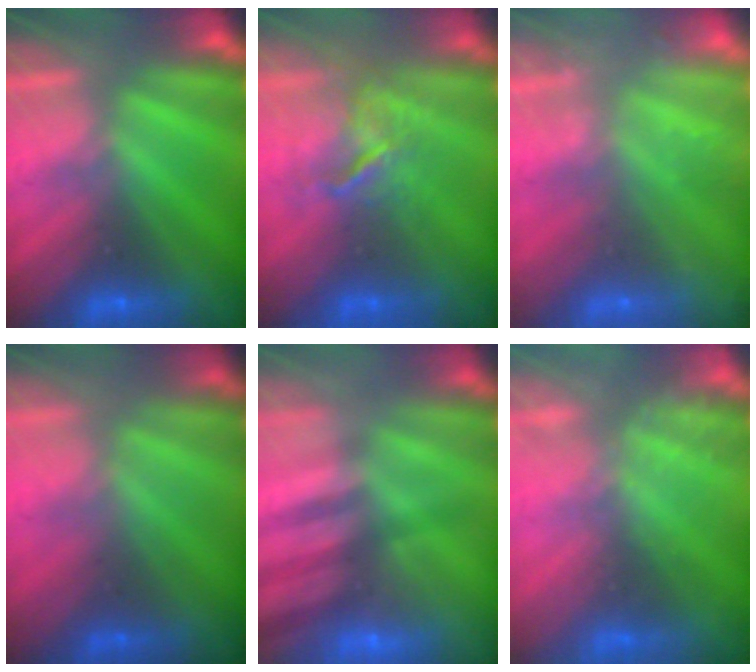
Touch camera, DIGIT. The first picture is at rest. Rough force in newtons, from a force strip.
{"total": 3.5}
{"total": 2.4}
{"total": 1.1}
{"total": 2.4}
{"total": 2.4}